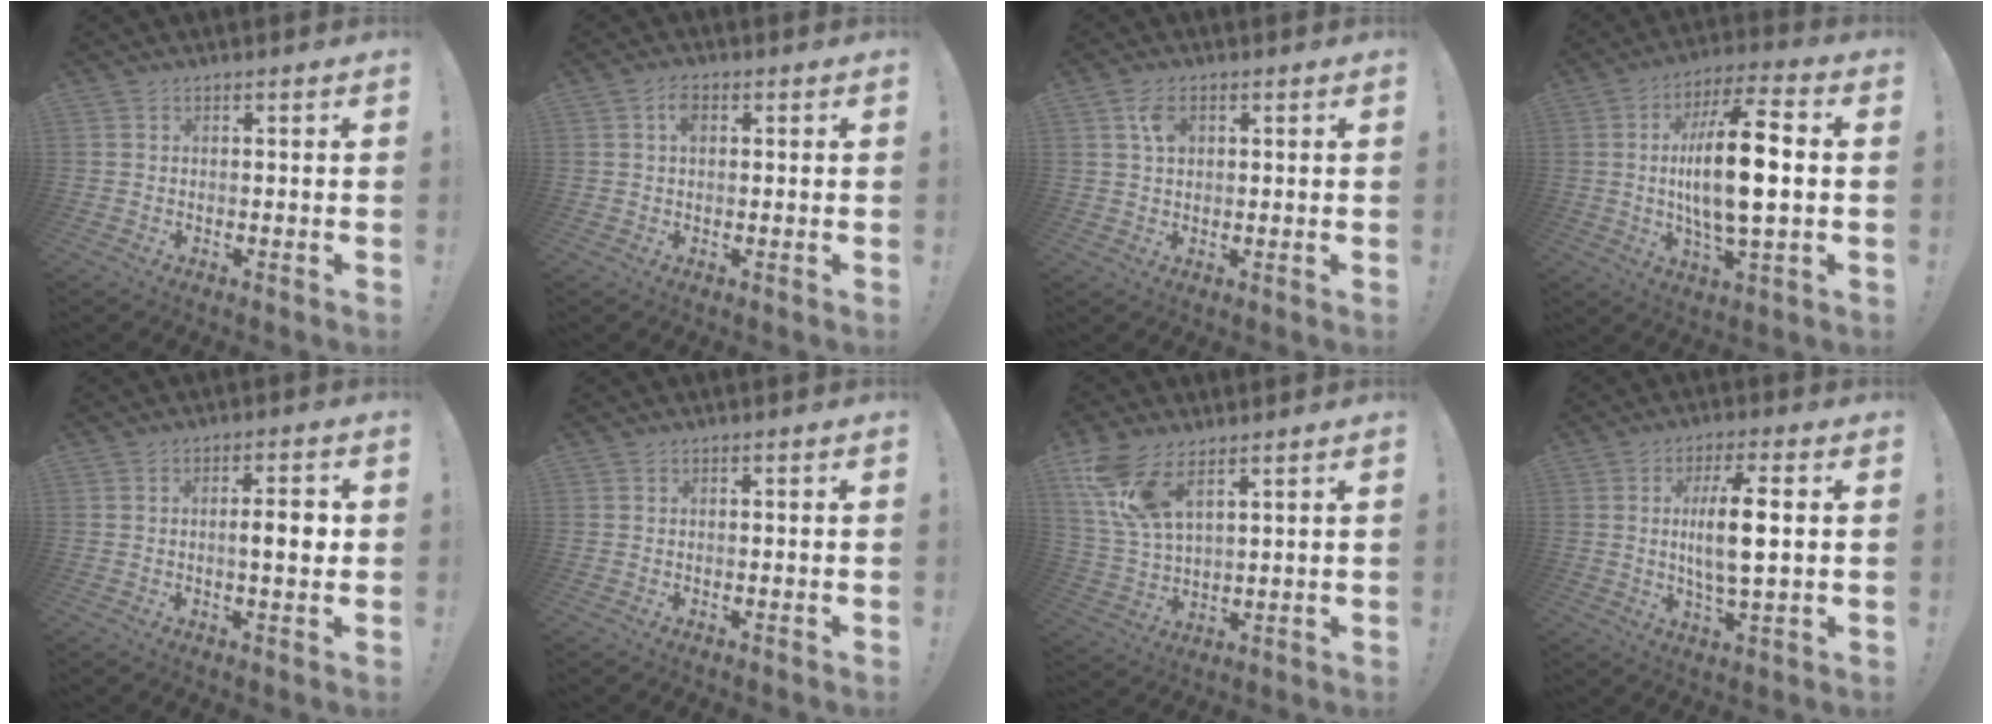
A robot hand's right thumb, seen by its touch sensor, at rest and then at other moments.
{"total": 3.5, "force": [1.1, 2.2, 2.4], "torque": [-0.041, 0.003, 0.016]}
{"total": 4.6, "force": [1.6, 3.0, 3.1], "torque": [-0.047, -0.001, 0.028]}
{"total": 18.3, "force": [0.3, 5.7, 17.4], "torque": [-0.314, -0.001, -0.008]}
{"total": 4.7, "force": [0.0, 1.3, 4.5], "torque": [-0.067, 0.002, -0.007]}
{"total": 0.0}
{"total": 12.0, "force": [7.4, 5.0, 7.9], "torque": [-0.164, -0.025, 0.142]}
{"total": 11.0, "force": [1.3, 2.7, 10.6], "torque": [-0.199, -0.007, 0.012]}